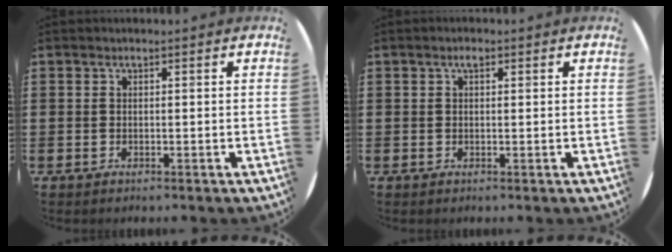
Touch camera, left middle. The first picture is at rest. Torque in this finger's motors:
{"motor_torque": [0.36, 0.05, 0.04, 0.01]}